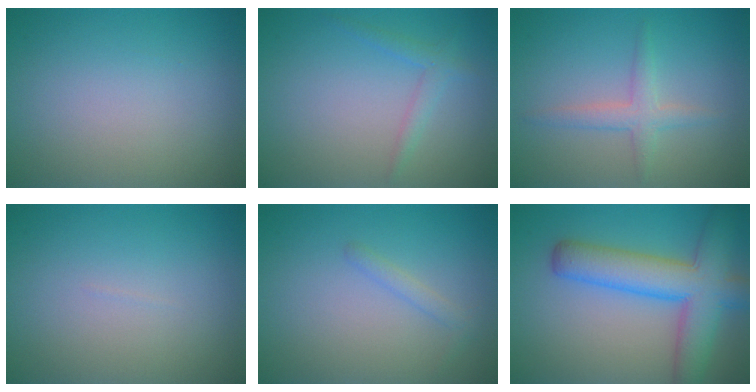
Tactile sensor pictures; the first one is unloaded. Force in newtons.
{"total": 1.5, "press": 1.5, "slide": 0.1}
{"total": 2.2, "press": 2.2, "slide": 0.1}
{"total": 0.0}
{"total": 1.1, "press": 1.1, "slide": 0.0}
{"total": 8.0, "press": 8.0, "slide": 0.3}